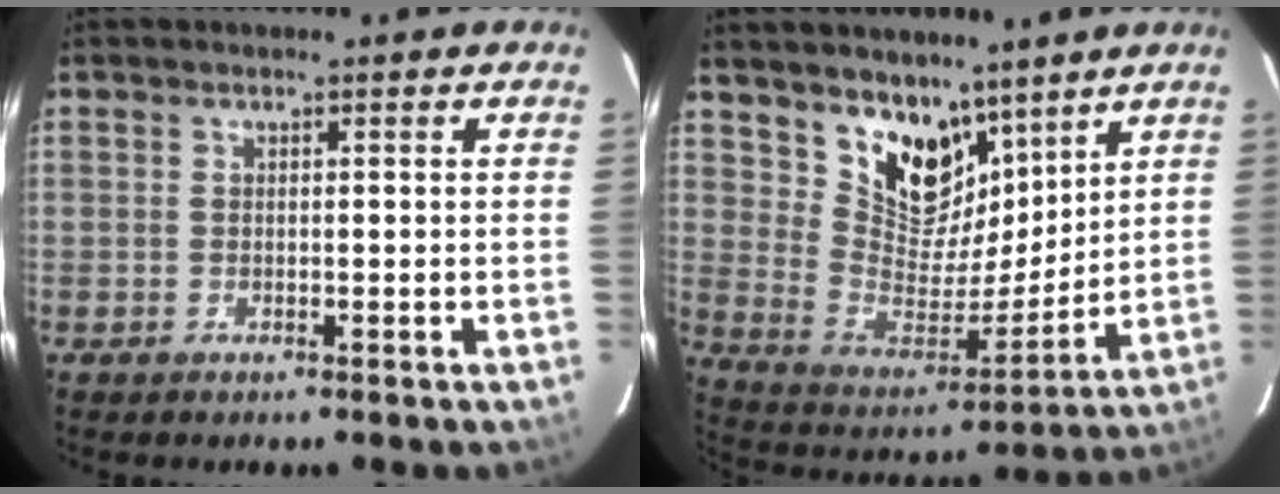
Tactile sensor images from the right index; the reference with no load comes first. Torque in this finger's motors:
{"motor_torque": [0.19, 0.20, 0.13, 0.02]}